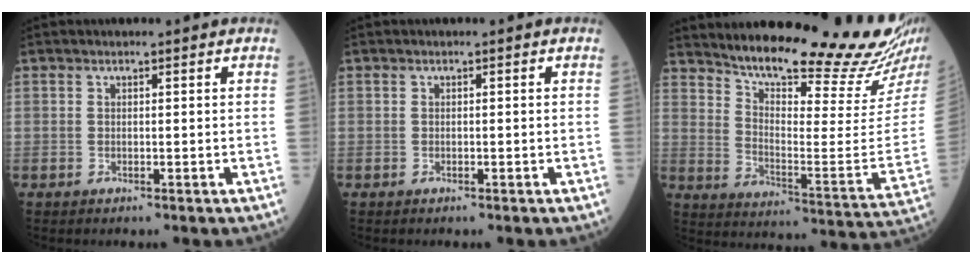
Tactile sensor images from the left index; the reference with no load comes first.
{"total": 0.0}
{"total": 23.7, "force": [21.5, 0.1, 10.0], "torque": [-0.158, -0.098, 0.287]}